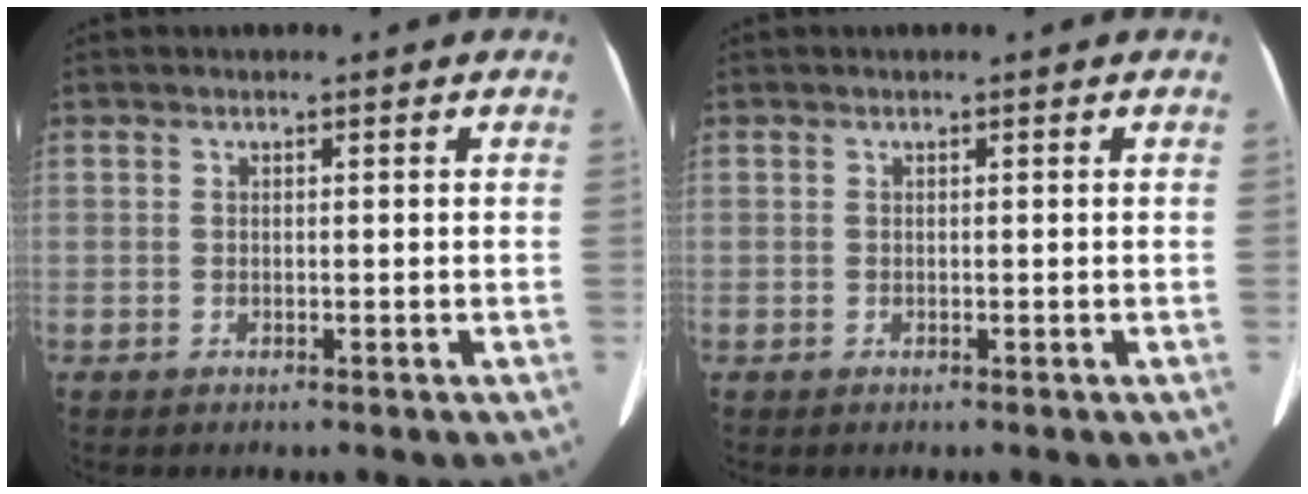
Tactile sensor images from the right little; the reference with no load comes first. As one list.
[{"total": 0.0}]